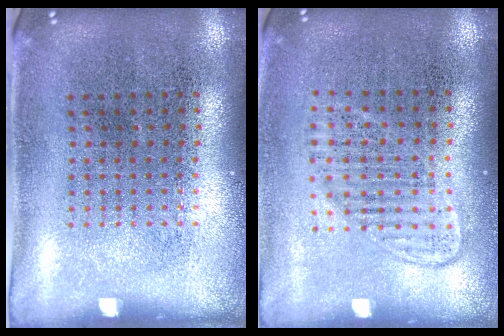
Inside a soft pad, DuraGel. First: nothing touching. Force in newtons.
{"total": 1.4, "press": 1.2, "slide": 0.6}